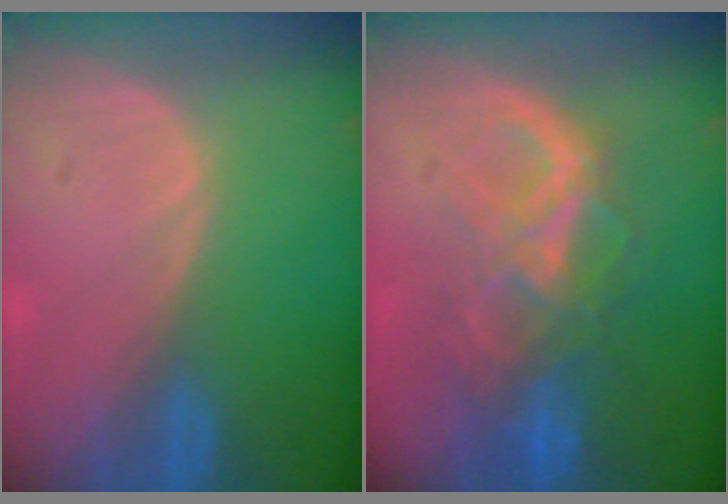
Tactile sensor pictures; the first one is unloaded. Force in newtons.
{"total": 8.7, "press": 7.5, "slide": 4.3}